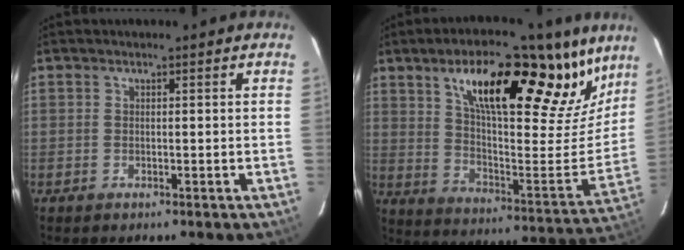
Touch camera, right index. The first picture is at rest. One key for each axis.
{"total": 30.3, "fx": 19.9, "fy": 10.5, "fz": 20.2, "tx": -0.296, "ty": -0.001, "tz": 0.314}